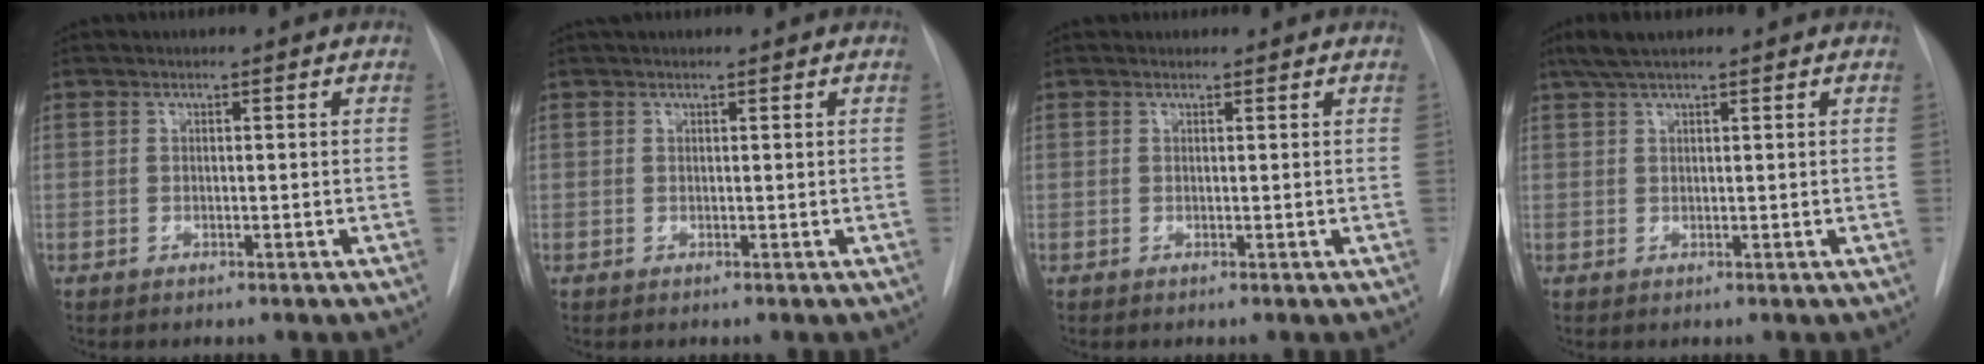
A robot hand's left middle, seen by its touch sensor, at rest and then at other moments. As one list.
[{"total": 1.6, "force": [1.5, 0.4, 0.6], "torque": [-0.009, 0.023, 0.024]}, {"total": 1.0, "force": [0.9, 0.4, -0.1], "torque": [0.001, 0.014, 0.014]}, {"total": 4.0, "force": [3.1, 0.6, 2.5], "torque": [-0.051, 0.019, 0.059]}]